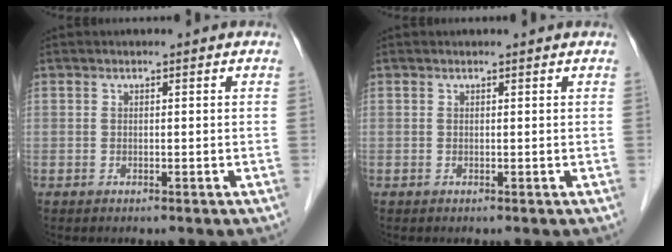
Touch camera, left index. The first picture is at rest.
{"total": 0.7, "force": [0.7, 0.0, 0.1], "torque": [-0.007, 0.001, 0.006]}